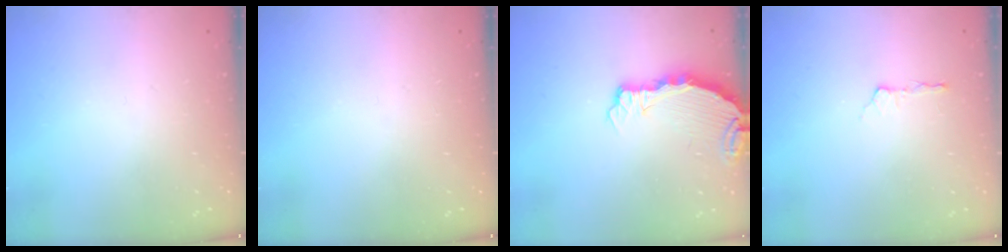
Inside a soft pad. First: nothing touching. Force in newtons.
{"total": 0.0}
{"total": 3.8, "press": 3.8, "slide": 0.4}
{"total": 2.9, "press": 2.4, "slide": 1.6}